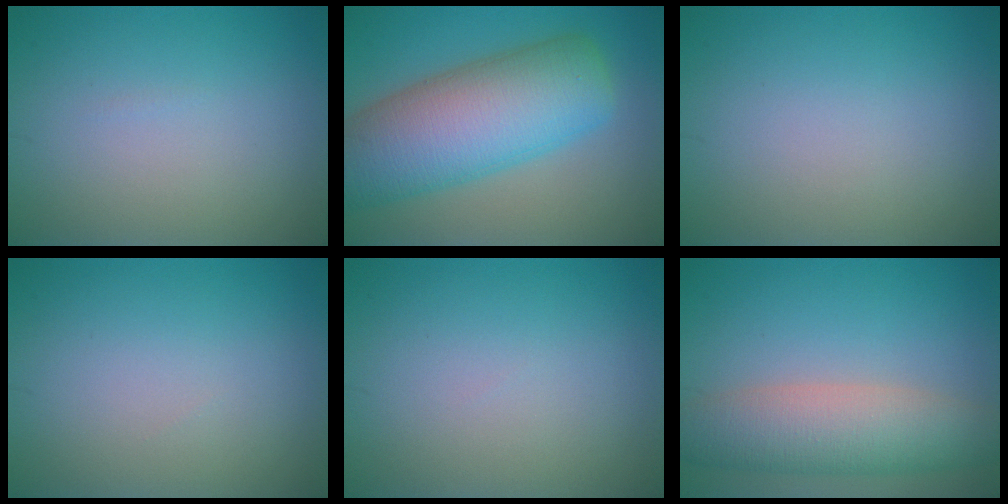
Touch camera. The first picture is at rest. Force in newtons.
{"total": 11.6, "press": 11.6, "slide": 0.4}
{"total": 0.0}
{"total": 0.0}
{"total": 0.0}
{"total": 6.5, "press": 6.5, "slide": 0.2}